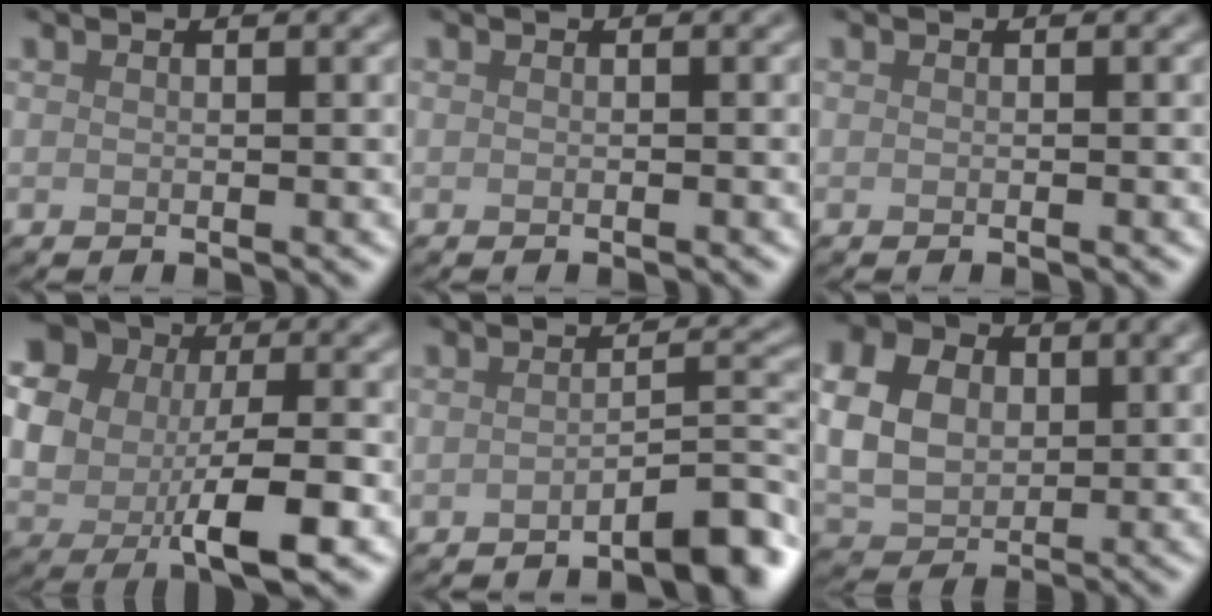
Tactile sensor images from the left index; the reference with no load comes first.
{"total": 0.0}
{"total": 0.0}
{"total": 11.4, "force": [-1.2, 7.6, 8.4], "torque": [-0.148, -0.011, -0.015]}
{"total": 4.2, "force": [-2.9, 0.6, 3.0], "torque": [-0.034, 0.016, -0.048]}
{"total": 8.0, "force": [1.7, 6.2, 4.9], "torque": [-0.123, 0.015, 0.027]}